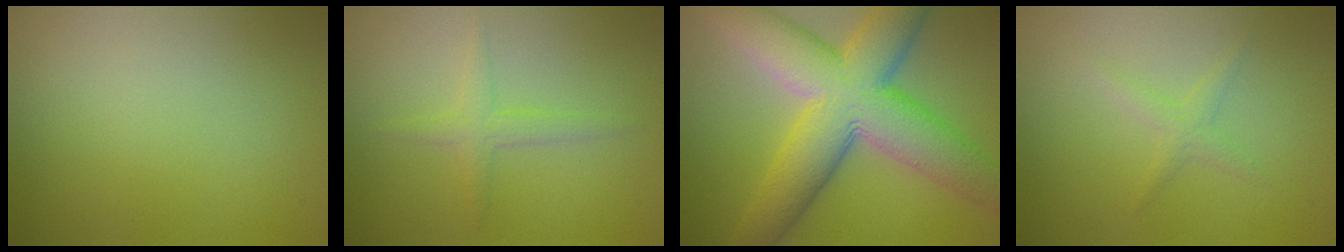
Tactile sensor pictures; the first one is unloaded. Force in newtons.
{"total": 1.6, "press": 1.6, "slide": 0.1}
{"total": 12.9, "press": 12.9, "slide": 0.5}
{"total": 1.3, "press": 1.3, "slide": 0.0}